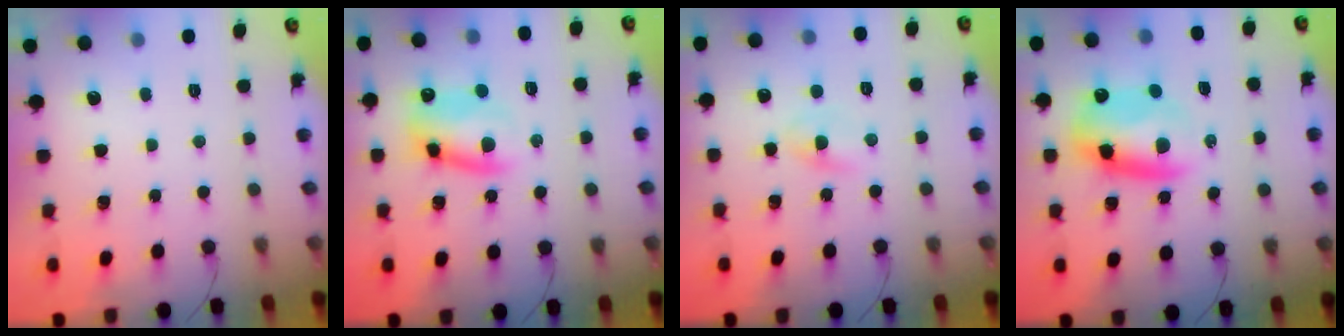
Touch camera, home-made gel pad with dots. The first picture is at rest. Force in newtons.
{"total": 11.5, "press": 11.3, "slide": 2.1}
{"total": 2.8, "press": 2.6, "slide": 1.1}
{"total": 10.4, "press": 10.1, "slide": 2.6}